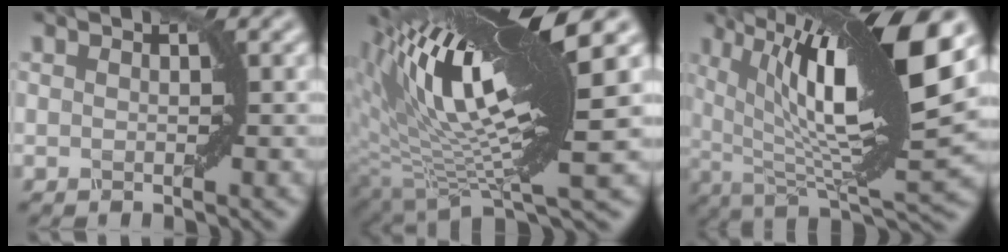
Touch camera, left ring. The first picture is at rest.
{"total": 14.6, "force": [4.4, 3.7, 13.4], "torque": [-0.223, 0.008, 0.084]}
{"total": 15.5, "force": [4.9, 4.3, 14.0], "torque": [-0.229, 0.011, 0.087]}